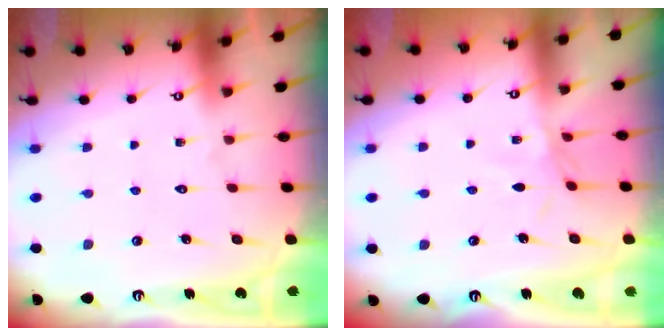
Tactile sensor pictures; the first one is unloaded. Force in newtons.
{"total": 2.6, "press": 2.6, "slide": 0.4}